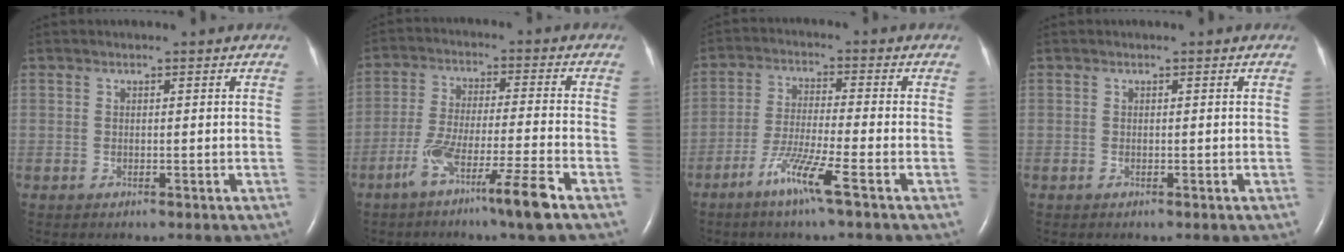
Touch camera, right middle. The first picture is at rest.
{"total": 9.9, "force": [-6.1, -0.9, 7.8], "torque": [-0.144, -0.018, -0.114]}
{"total": 7.1, "force": [-4.1, -0.9, 5.7], "torque": [-0.114, -0.017, -0.084]}
{"total": 0.0}